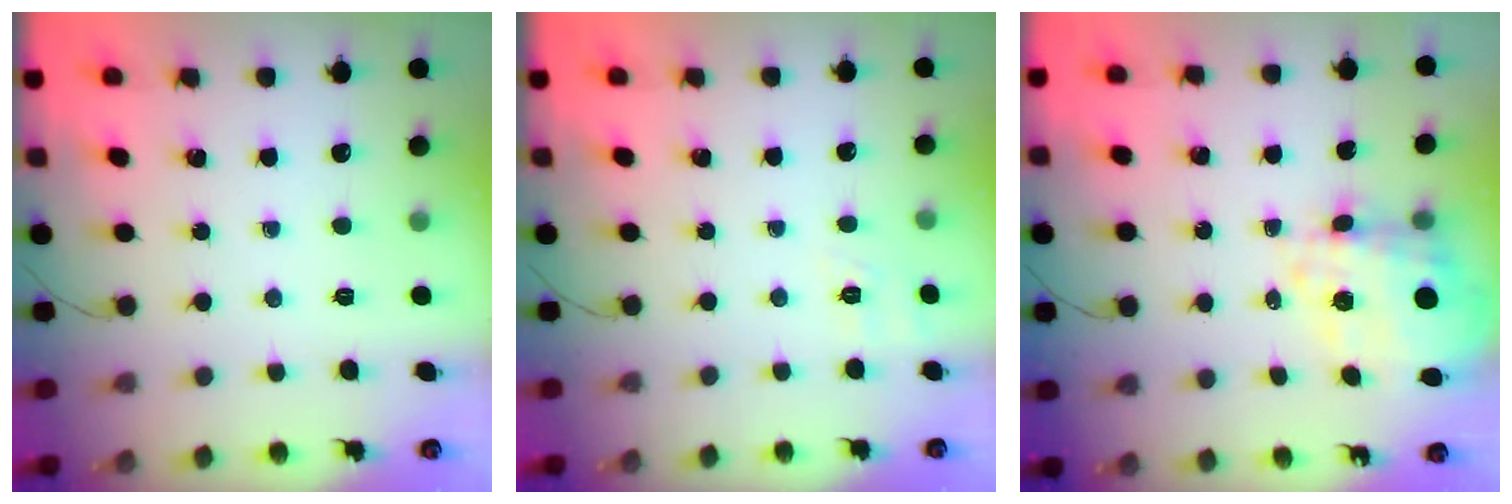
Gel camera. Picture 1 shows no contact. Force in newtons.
{"total": 6.8, "press": 6.5, "slide": 1.9}
{"total": 8.2, "press": 7.6, "slide": 3.0}